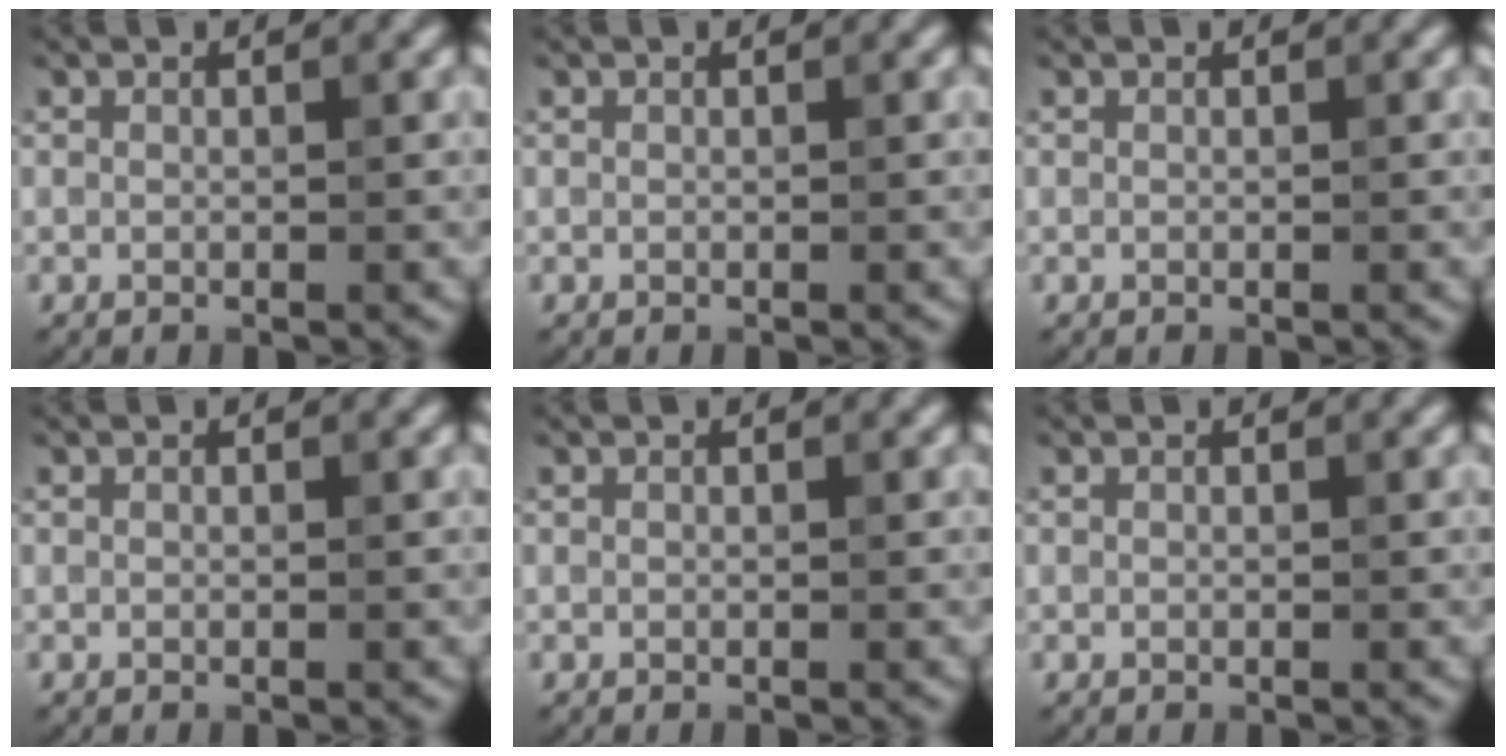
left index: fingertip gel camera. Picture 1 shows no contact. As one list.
[{"total": 0.0}, {"total": 0.0}, {"total": 0.0}, {"total": 0.0}, {"total": 0.0}]